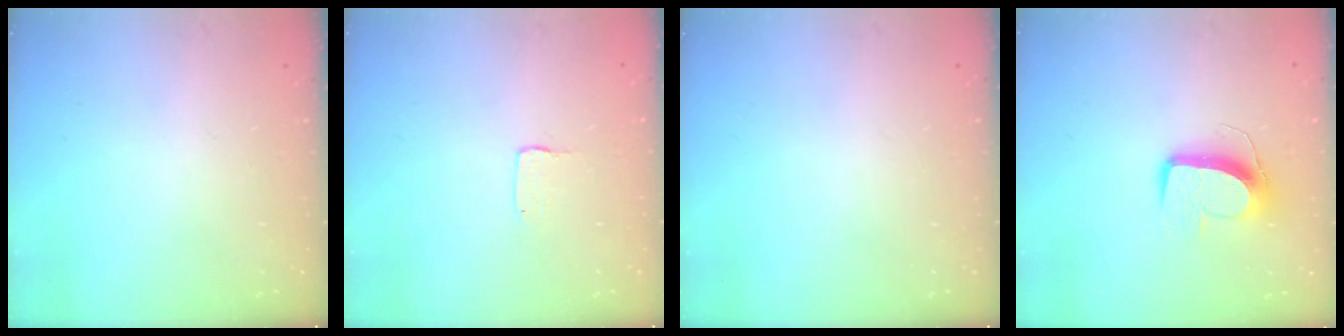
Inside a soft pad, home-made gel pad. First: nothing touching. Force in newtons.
{"total": 1.0, "press": 1.0, "slide": 0.1}
{"total": 0.0}
{"total": 10.5, "press": 10.5, "slide": 0.8}